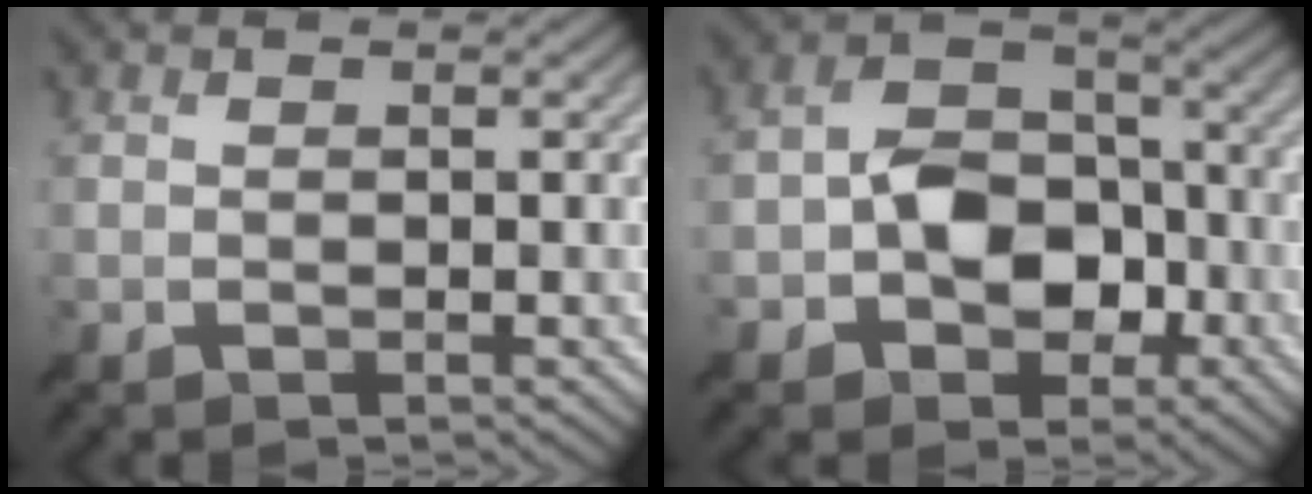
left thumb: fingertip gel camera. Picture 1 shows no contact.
{"total": 8.0, "force": [-2.6, 5.7, 4.9], "torque": [-0.087, 0.010, -0.062]}